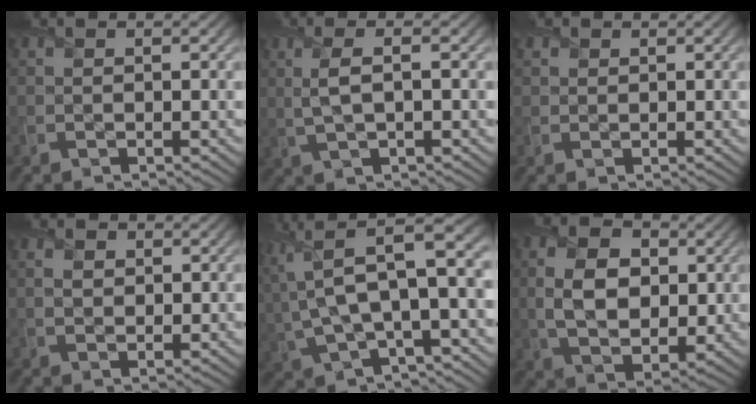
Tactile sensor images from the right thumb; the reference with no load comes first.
{"total": 3.9, "force": [0.6, 1.0, 3.8], "torque": [-0.087, 0.004, 0.014]}
{"total": 1.4, "force": [0.9, 1.0, 0.1], "torque": [-0.006, 0.001, 0.020]}
{"total": 2.4, "force": [0.5, 1.7, 1.6], "torque": [-0.036, -0.002, 0.011]}
{"total": 13.5, "force": [1.5, 5.9, 12.0], "torque": [-0.274, -0.007, 0.030]}
{"total": 9.3, "force": [1.0, 6.2, 6.9], "torque": [-0.156, -0.004, 0.016]}